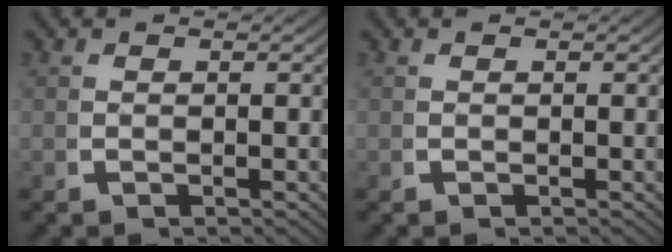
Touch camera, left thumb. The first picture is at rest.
{"total": 0.0}